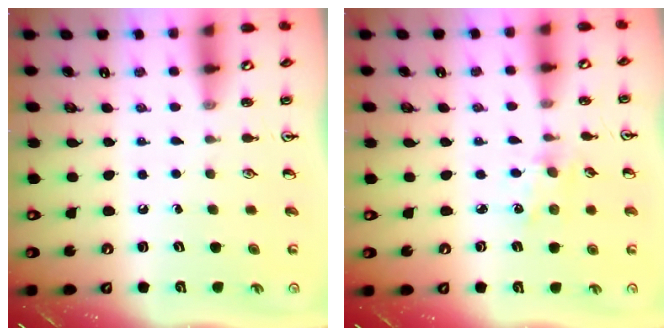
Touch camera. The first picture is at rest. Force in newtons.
{"total": 2.3, "press": 2.2, "slide": 0.4}